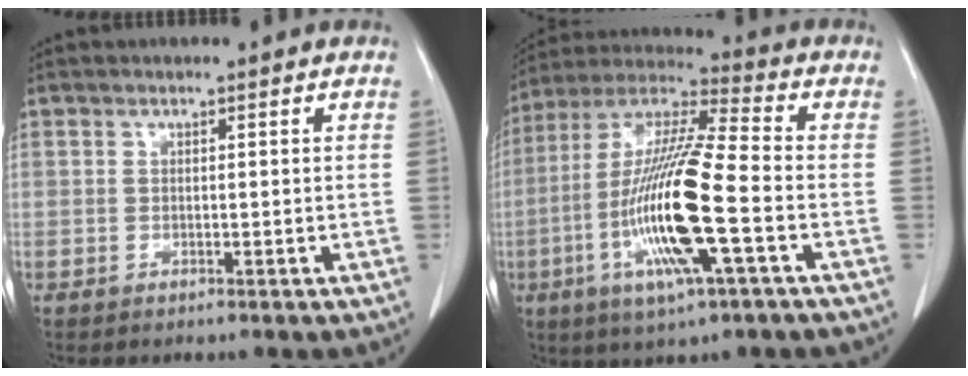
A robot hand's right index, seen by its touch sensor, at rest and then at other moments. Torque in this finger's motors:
{"motor_torque": [2.14, 0.00, 1.05, 0.21]}